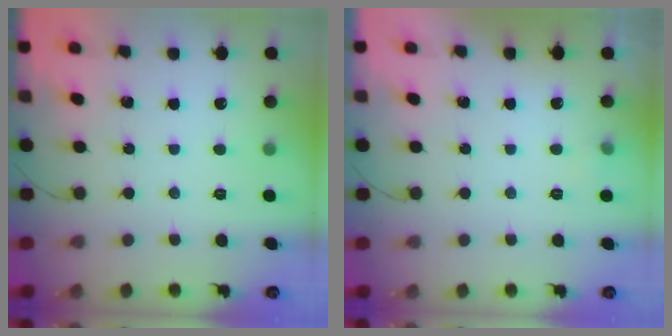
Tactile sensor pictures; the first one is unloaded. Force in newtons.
{"total": 3.7, "press": 3.4, "slide": 1.4}